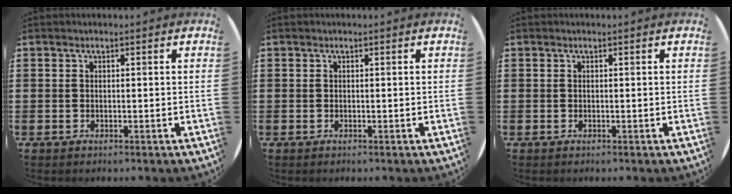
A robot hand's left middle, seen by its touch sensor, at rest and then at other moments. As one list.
[{"total": 0.0}, {"total": 0.0}]